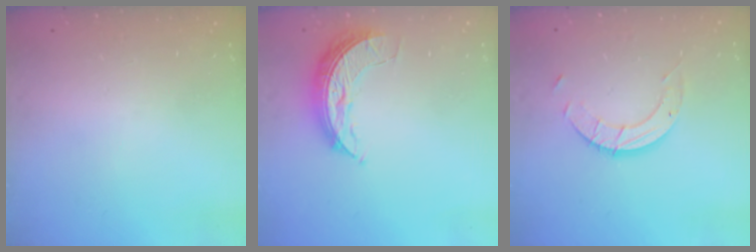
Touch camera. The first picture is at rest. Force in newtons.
{"total": 7.6, "press": 7.6, "slide": 0.1}
{"total": 5.6, "press": 5.6, "slide": 0.1}